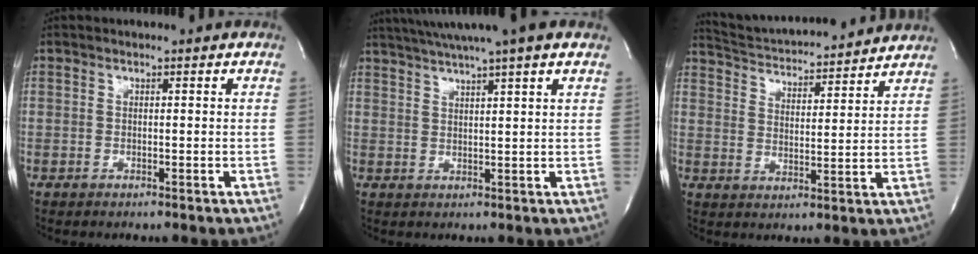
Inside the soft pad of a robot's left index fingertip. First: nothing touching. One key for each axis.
{"total": 11.3, "fx": 9.0, "fy": -0.7, "fz": 6.8, "tx": -0.122, "ty": 0.025, "tz": 0.120}
{"total": 15.7, "fx": 15.0, "fy": 1.5, "fz": 4.5, "tx": -0.082, "ty": 0.013, "tz": 0.222}